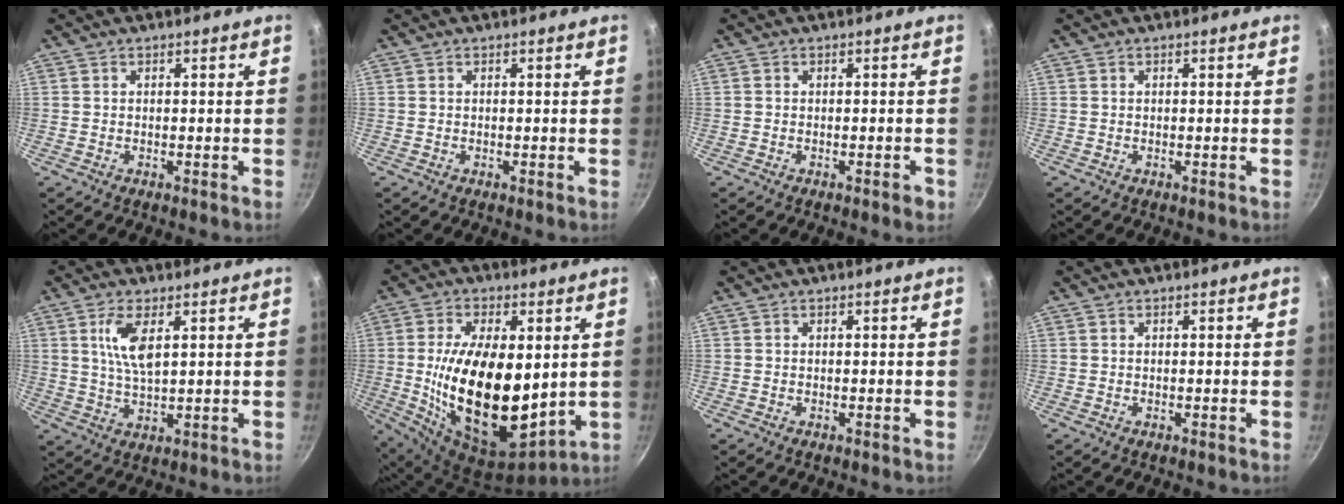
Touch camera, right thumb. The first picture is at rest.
{"total": 0.0}
{"total": 1.5, "force": [-0.8, 0.5, 1.2], "torque": [-0.019, 0.008, -0.012]}
{"total": 0.0}
{"total": 7.1, "force": [2.4, 2.8, 6.0], "torque": [-0.114, -0.013, 0.051]}
{"total": 23.2, "force": [1.3, 12.2, 19.7], "torque": [-0.344, -0.029, 0.032]}
{"total": 0.0}
{"total": 0.0}